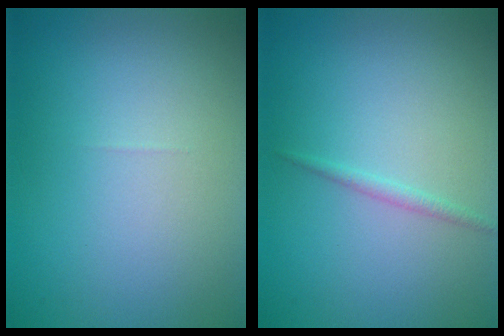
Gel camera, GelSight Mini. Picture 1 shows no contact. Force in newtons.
{"total": 0.8, "press": 0.8, "slide": 0.0}